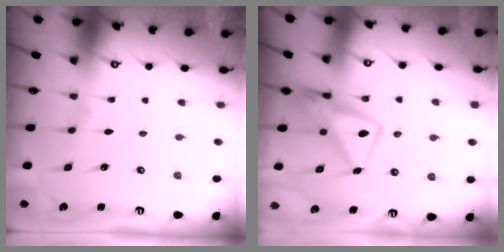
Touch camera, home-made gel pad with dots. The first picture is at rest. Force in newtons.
{"total": 12.9, "press": 12.8, "slide": 1.4}